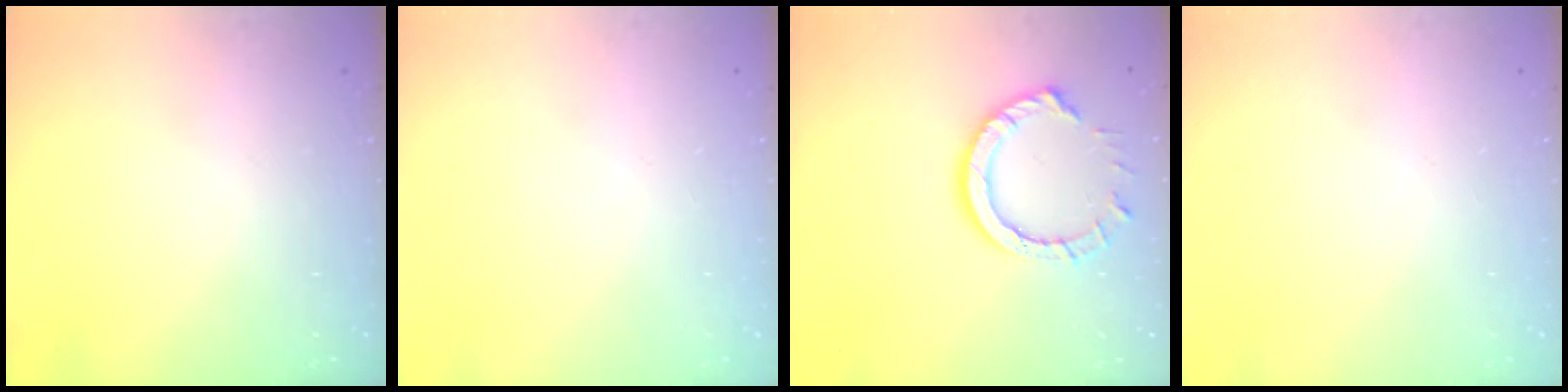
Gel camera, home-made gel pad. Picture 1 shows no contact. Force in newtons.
{"total": 0.0}
{"total": 10.6, "press": 10.6, "slide": 0.9}
{"total": 0.0}